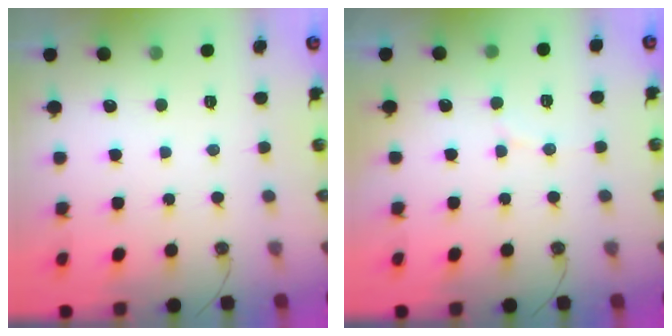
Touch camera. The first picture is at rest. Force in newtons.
{"total": 6.1, "press": 6.1, "slide": 0.4}